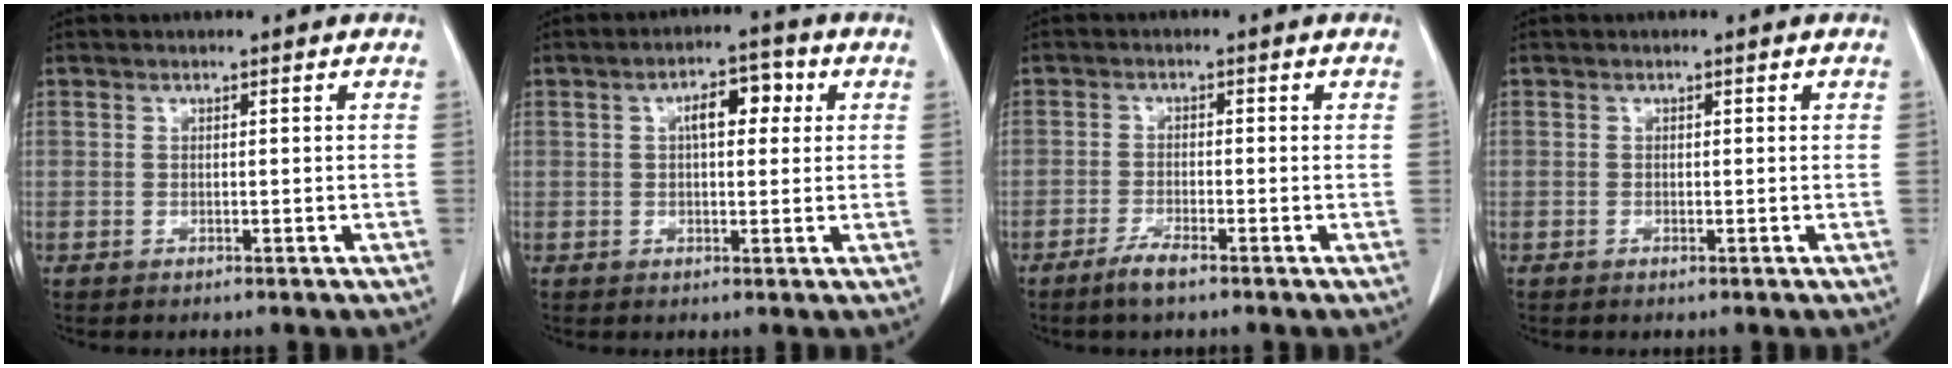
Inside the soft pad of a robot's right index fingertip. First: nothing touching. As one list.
[{"total": 5.4, "force": [1.4, 2.3, 4.6], "torque": [-0.074, 0.020, 0.019]}, {"total": 3.1, "force": [-2.3, 0.3, 2.0], "torque": [-0.043, -0.003, -0.047]}, {"total": 0.0}]